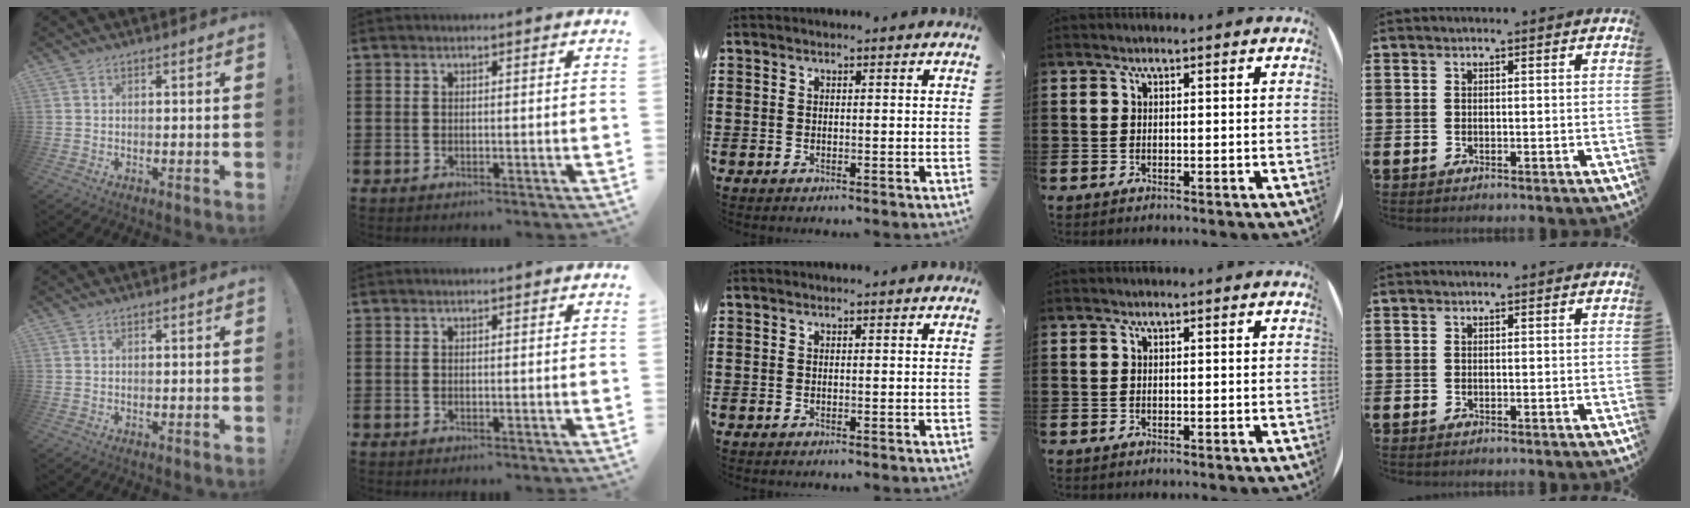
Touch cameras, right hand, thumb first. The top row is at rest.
{}